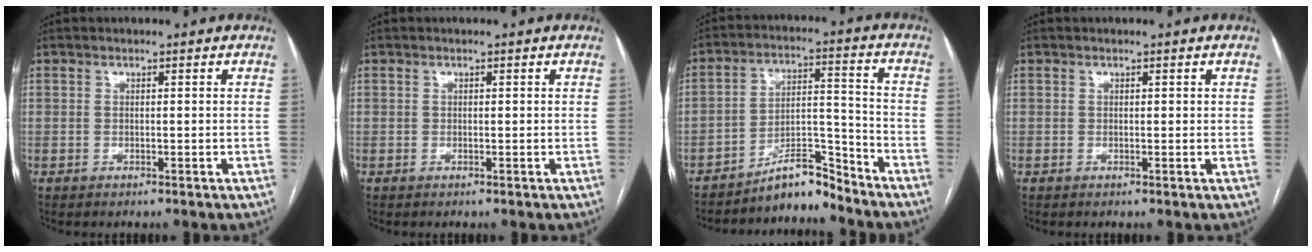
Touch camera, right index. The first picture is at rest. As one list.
[{"total": 0.0}, {"total": 7.4, "force": [-7.1, 1.3, 1.8], "torque": [-0.023, 0.039, -0.120]}, {"total": 0.6, "force": [0.3, 0.3, 0.4], "torque": [-0.001, 0.001, 0.002]}]